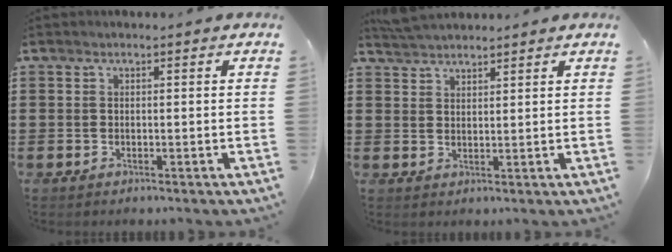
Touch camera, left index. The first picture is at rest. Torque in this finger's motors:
{"motor_torque": [-0.98, -0.43, -0.70, -0.21]}